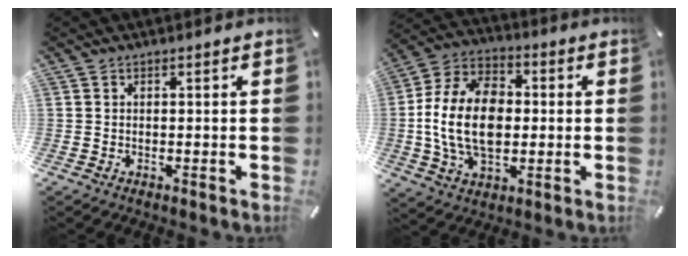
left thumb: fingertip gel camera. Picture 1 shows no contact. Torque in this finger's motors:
{"motor_torque": [2.41, 2.59, 1.70, -0.61, 0.54]}